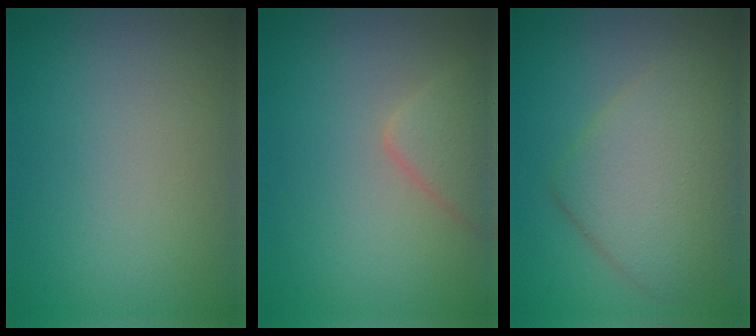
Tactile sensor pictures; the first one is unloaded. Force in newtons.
{"total": 2.4, "press": 2.4, "slide": 0.1}
{"total": 6.1, "press": 6.1, "slide": 0.4}